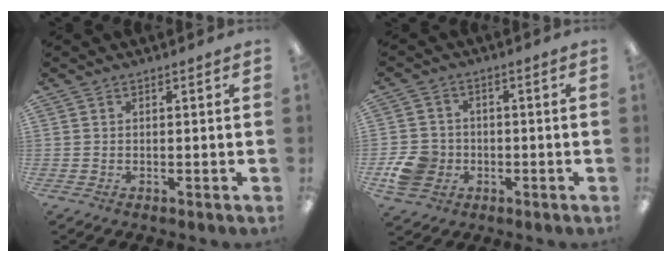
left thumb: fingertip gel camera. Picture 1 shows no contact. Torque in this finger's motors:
{"motor_torque": [-0.09, 0.13, 0.02, -0.01, 0.01]}